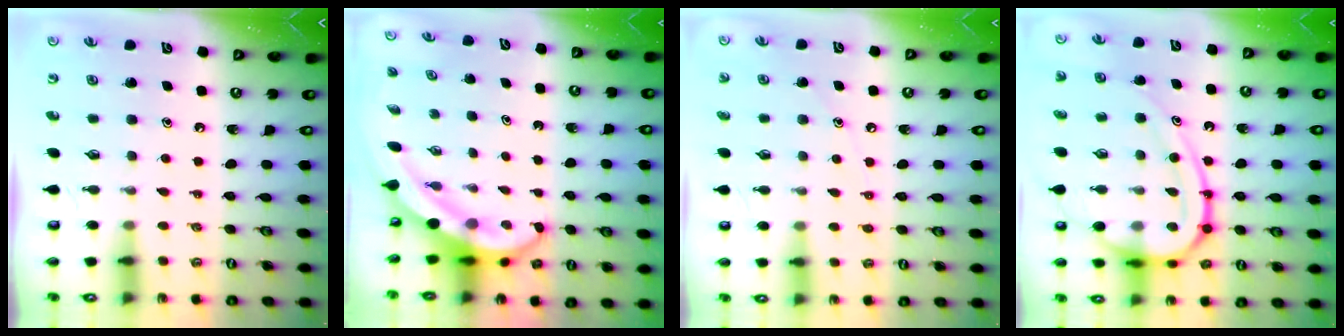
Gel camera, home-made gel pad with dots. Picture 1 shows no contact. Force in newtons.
{"total": 6.7, "press": 6.5, "slide": 1.5}
{"total": 5.0, "press": 4.9, "slide": 0.6}
{"total": 18.9, "press": 18.8, "slide": 1.8}